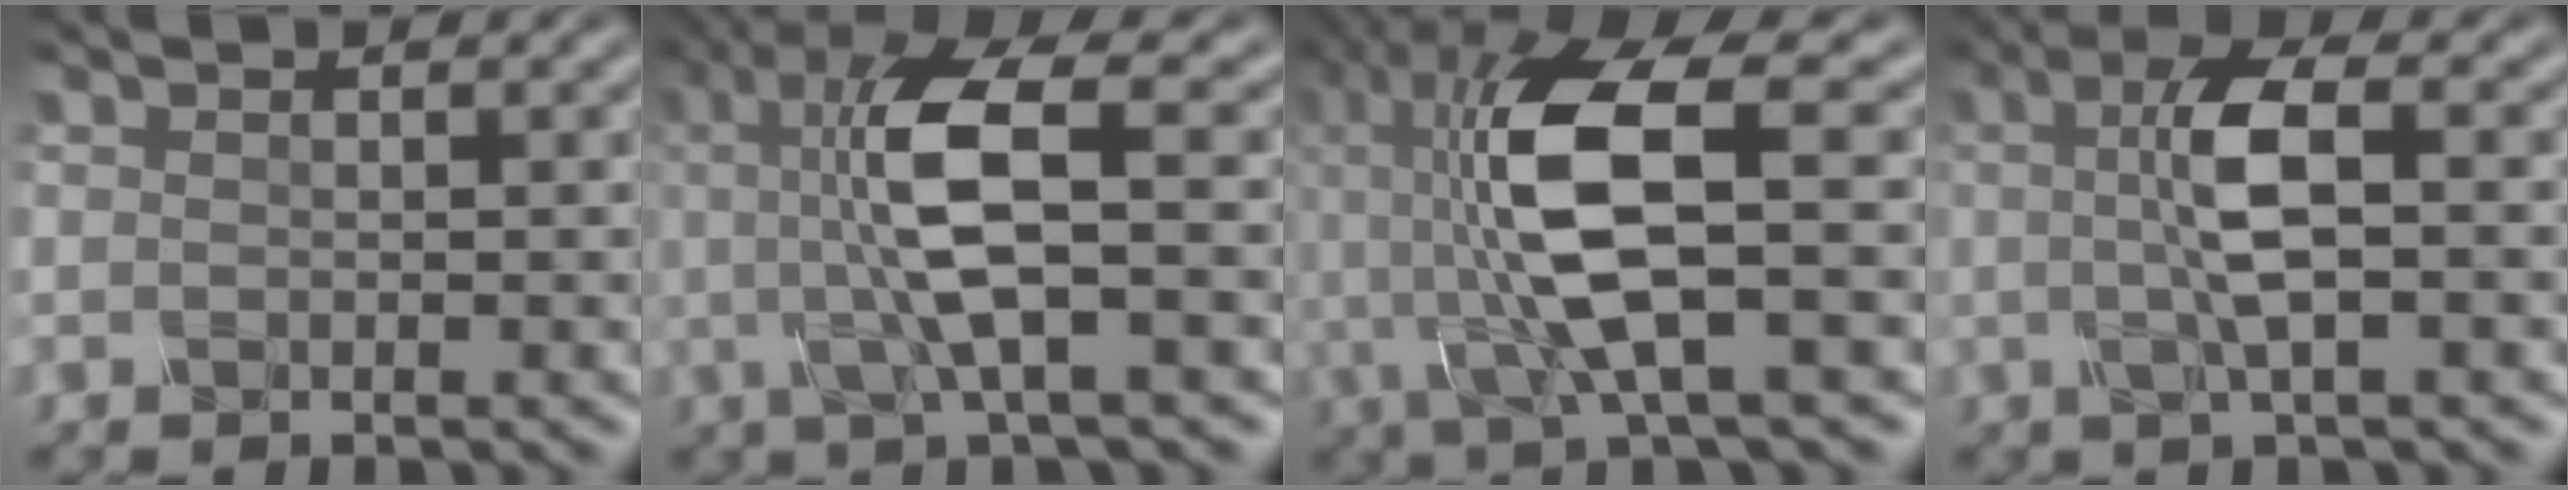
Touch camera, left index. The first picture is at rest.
{"total": 6.5, "force": [0.8, 1.0, 6.4], "torque": [-0.138, 0.013, 0.023]}
{"total": 9.6, "force": [0.7, 2.1, 9.4], "torque": [-0.198, 0.014, 0.023]}
{"total": 3.9, "force": [0.4, 0.5, 3.8], "torque": [-0.089, 0.011, 0.013]}